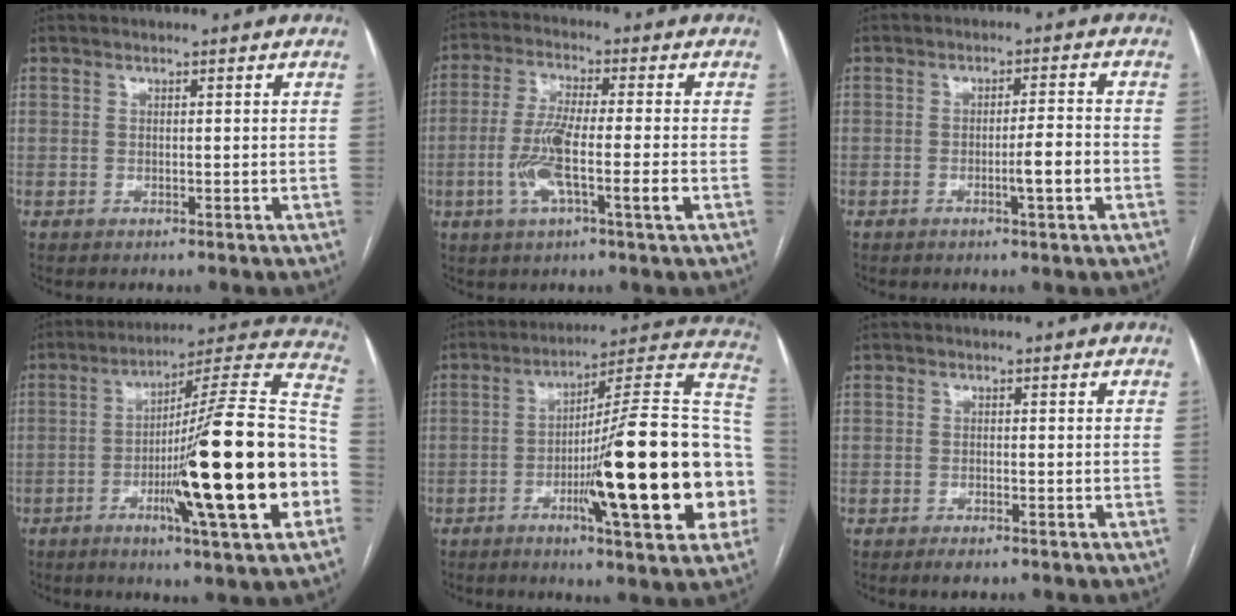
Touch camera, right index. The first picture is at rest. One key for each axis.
{"total": 9.2, "fx": -2.5, "fy": 0.6, "fz": 8.9, "tx": -0.175, "ty": -0.002, "tz": -0.050}
{"total": 4.4, "fx": -1.5, "fy": 0.0, "fz": 4.1, "tx": -0.061, "ty": -0.002, "tz": -0.024}
{"total": 25.2, "fx": -6.3, "fy": 0.4, "fz": 24.4, "tx": -0.326, "ty": -0.005, "tz": -0.107}
{"total": 25.6, "fx": -5.7, "fy": 2.4, "fz": 24.8, "tx": -0.293, "ty": 0.012, "tz": -0.087}
{"total": 1.8, "fx": -1.3, "fy": 0.4, "fz": 1.2, "tx": -0.018, "ty": -0.001, "tz": -0.018}